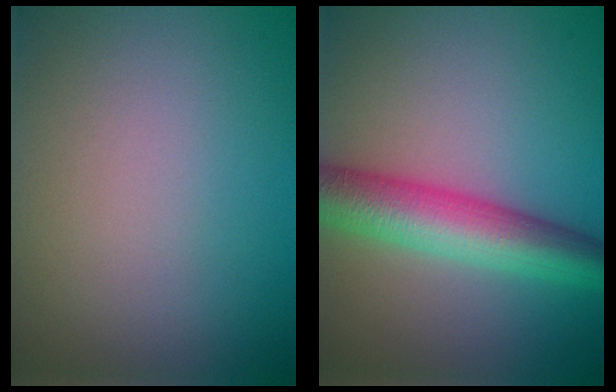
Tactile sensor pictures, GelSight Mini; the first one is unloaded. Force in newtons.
{"total": 7.2, "press": 7.2, "slide": 0.1}